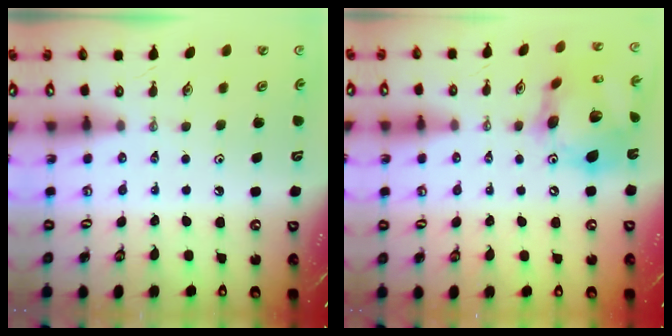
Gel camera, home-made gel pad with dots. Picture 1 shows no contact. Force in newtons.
{"total": 17.7, "press": 17.6, "slide": 1.7}